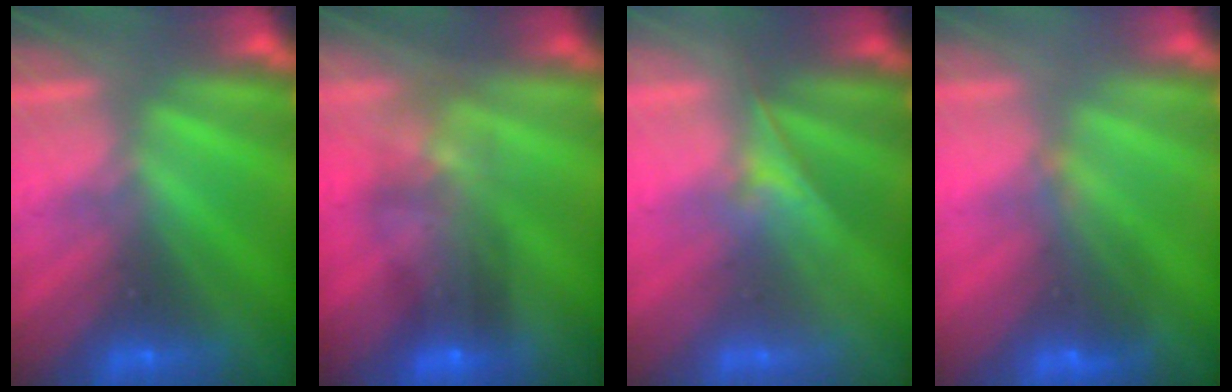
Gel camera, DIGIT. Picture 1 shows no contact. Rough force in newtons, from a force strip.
{"total": 6.7}
{"total": 1.9}
{"total": 4.1}